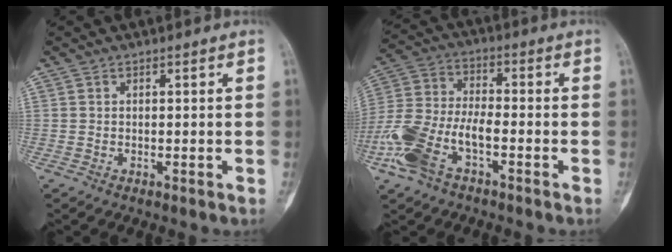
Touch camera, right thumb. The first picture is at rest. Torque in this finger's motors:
{"motor_torque": [0.54, 0.45, 0.72, 0.04, 0.18]}